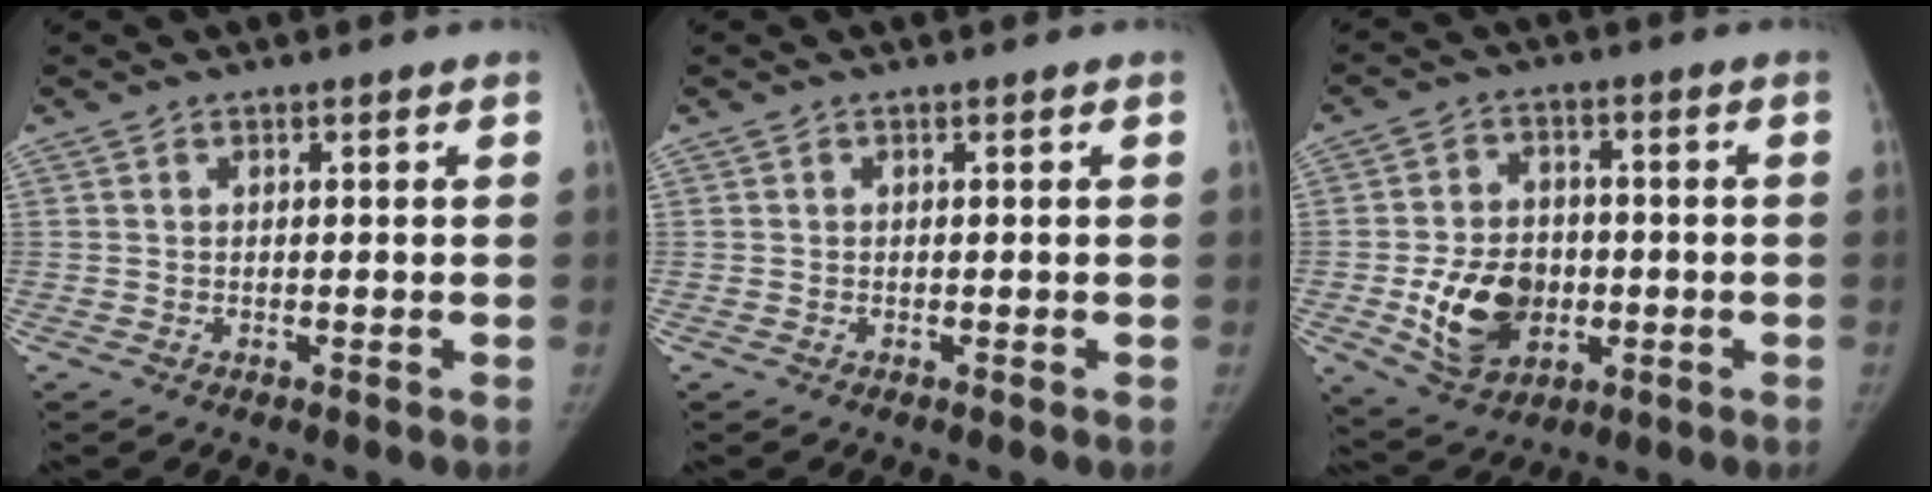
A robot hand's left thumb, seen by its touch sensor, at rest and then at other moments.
{"total": 0.0}
{"total": 12.8, "force": [-2.6, 9.4, 8.3], "torque": [-0.107, 0.003, -0.034]}